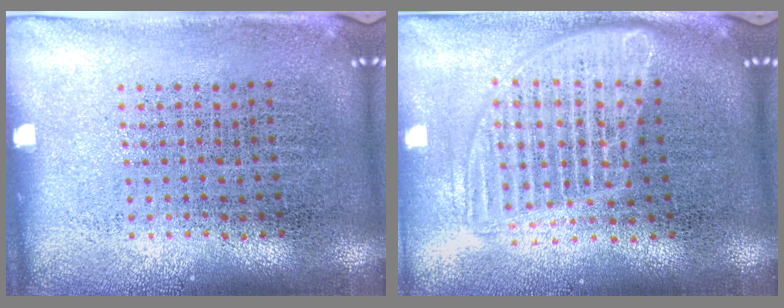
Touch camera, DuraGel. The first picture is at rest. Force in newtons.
{"total": 1.7, "press": 1.5, "slide": 0.9}